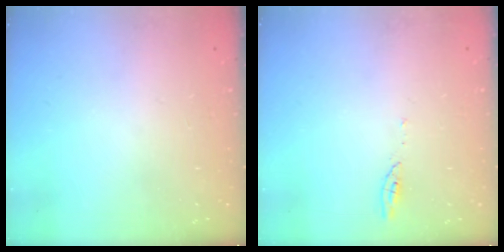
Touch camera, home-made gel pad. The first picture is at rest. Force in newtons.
{"total": 2.9, "press": 2.9, "slide": 0.4}